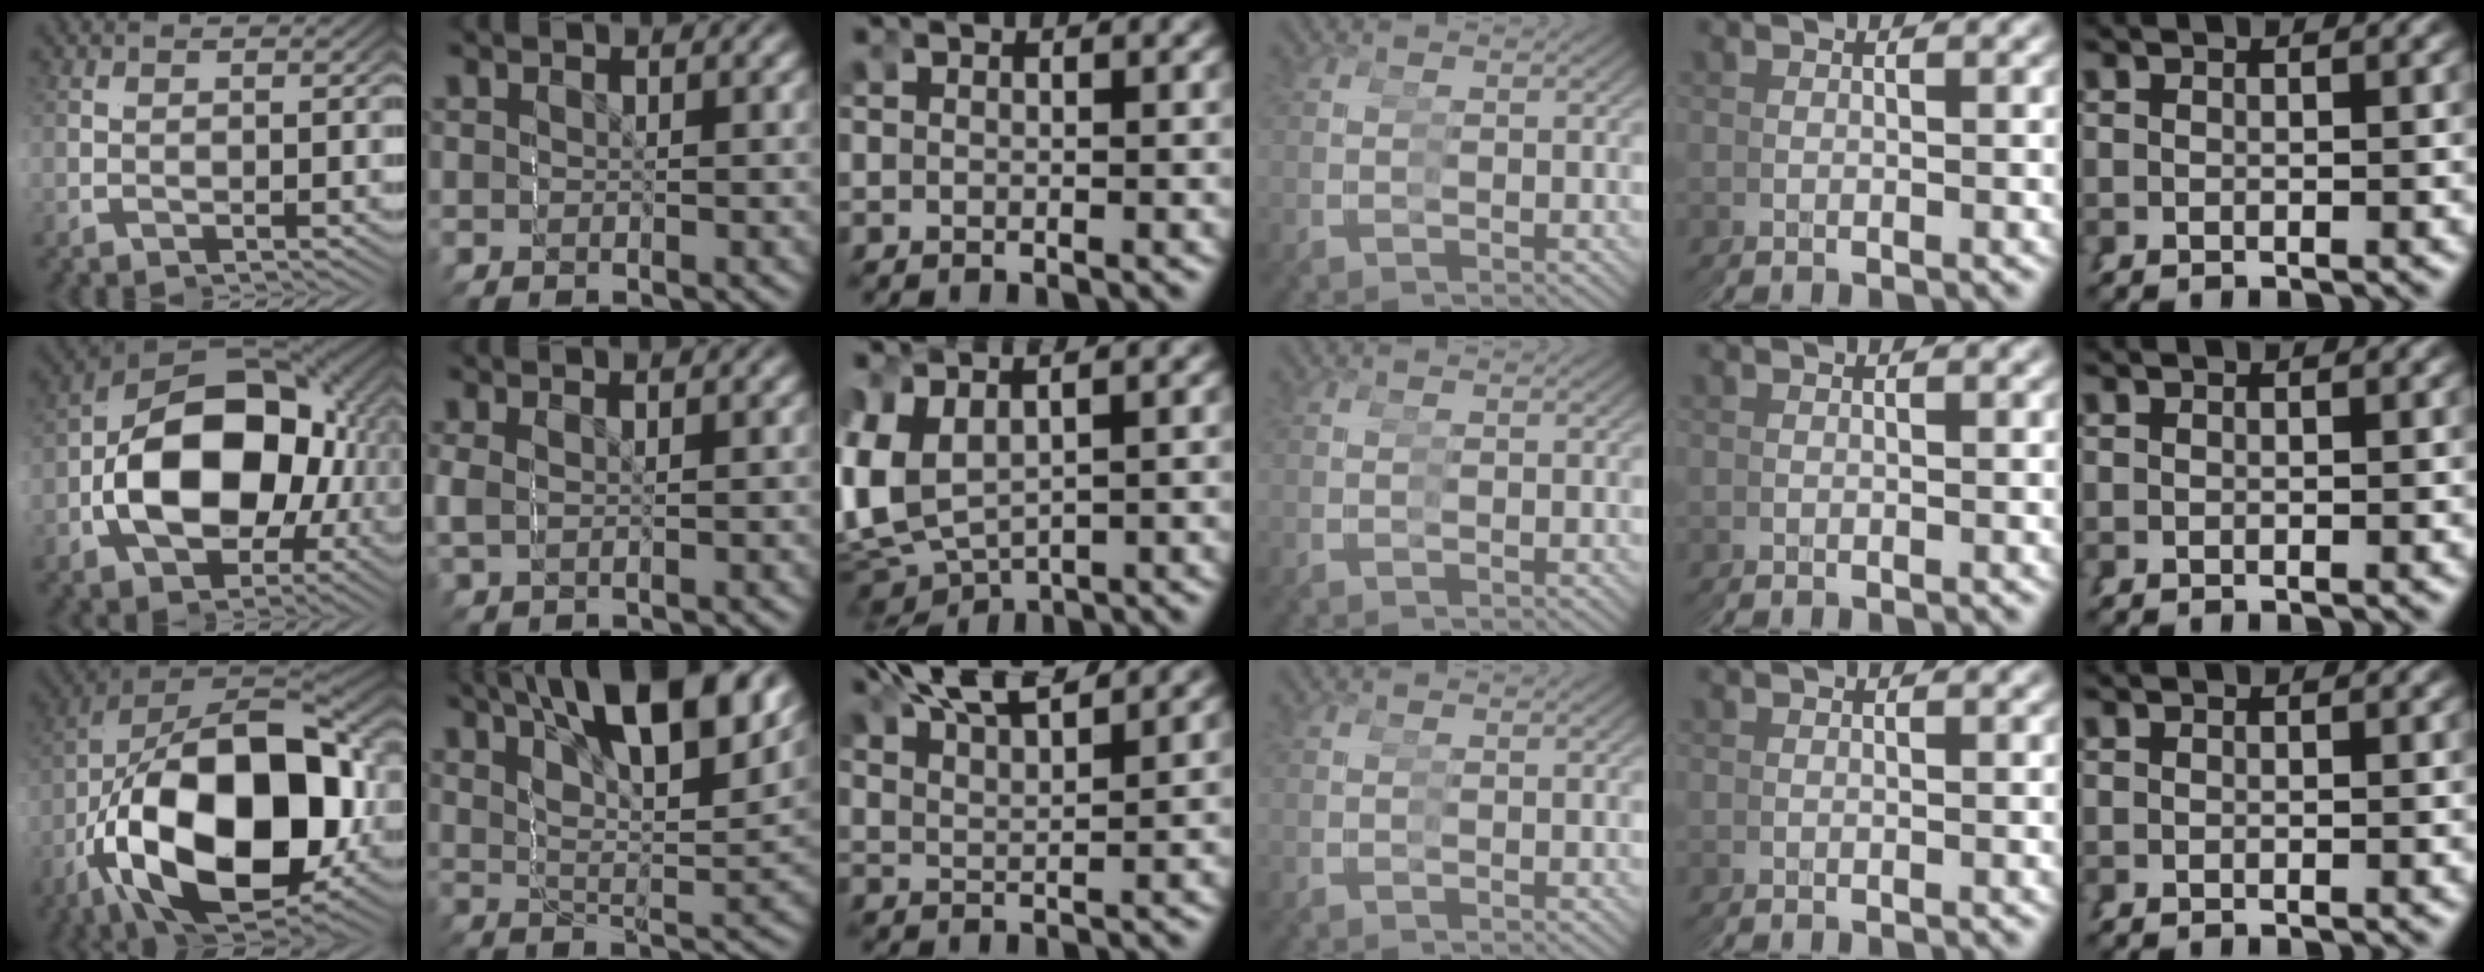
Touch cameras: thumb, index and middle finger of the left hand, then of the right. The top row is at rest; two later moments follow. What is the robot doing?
{"motion": "grasp_and_lifting", "object": "screwdriver"}